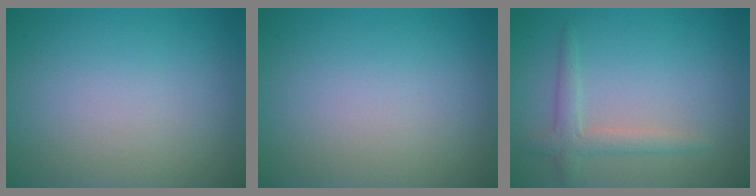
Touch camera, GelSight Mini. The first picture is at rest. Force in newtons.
{"total": 0.0}
{"total": 2.3, "press": 2.2, "slide": 0.1}